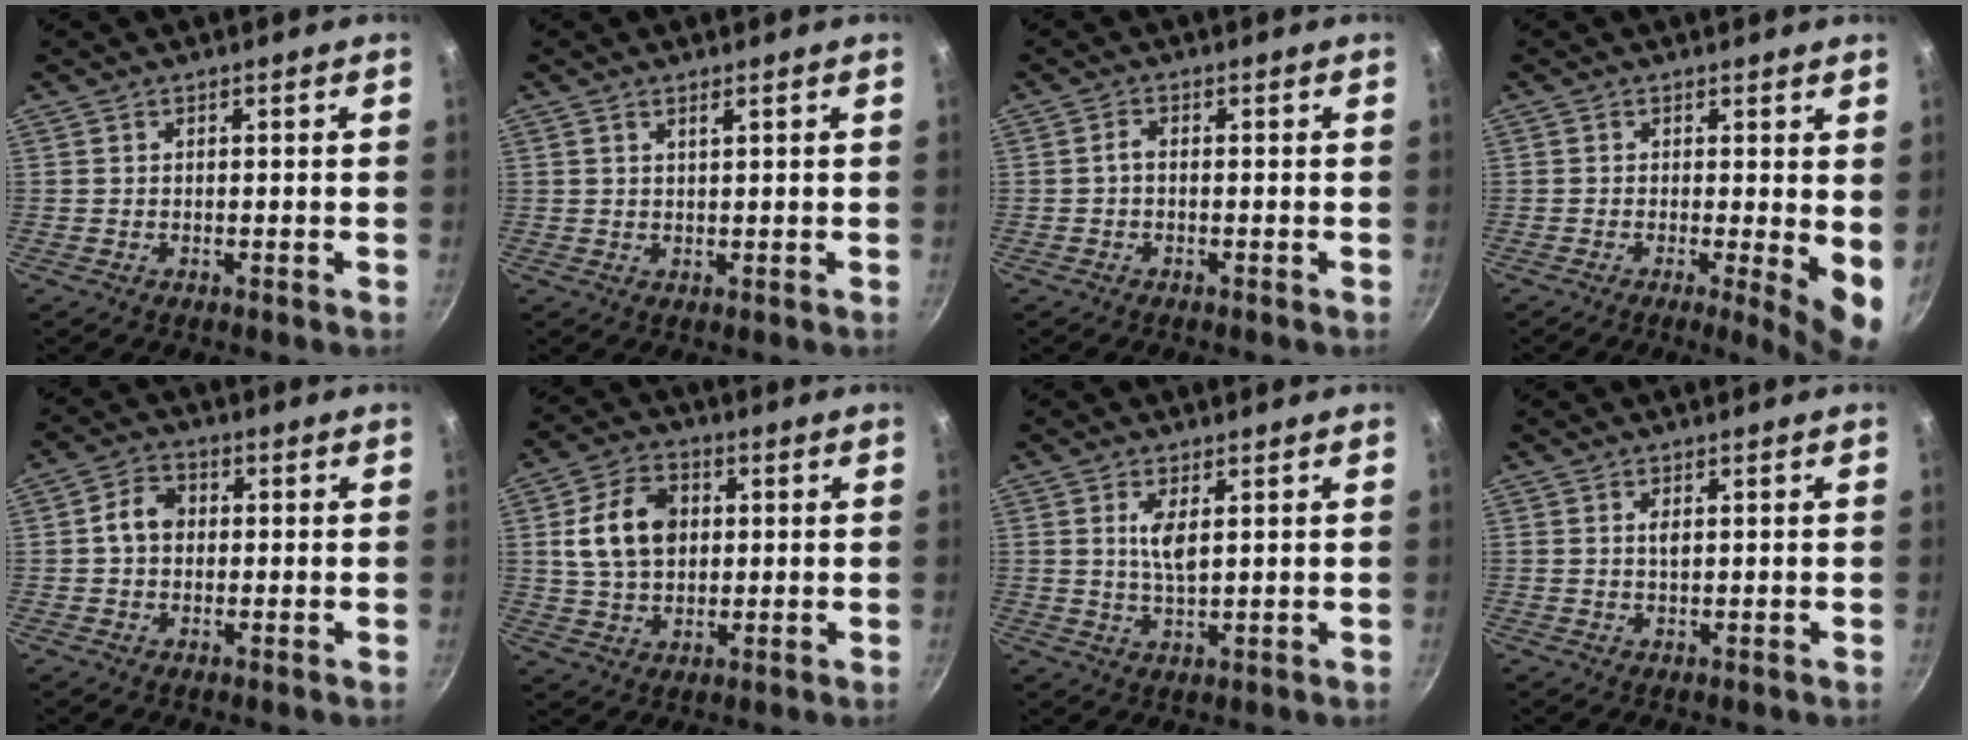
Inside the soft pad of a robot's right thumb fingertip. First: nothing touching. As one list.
[{"total": 1.3, "force": [0.8, 0.4, 1.0], "torque": [-0.018, 0.001, 0.016]}, {"total": 1.4, "force": [-0.5, 0.6, 1.2], "torque": [-0.030, 0.009, -0.013]}, {"total": 6.6, "force": [0.0, 1.7, 6.4], "torque": [-0.080, -0.018, -0.001]}, {"total": 5.2, "force": [0.3, 4.2, 3.1], "torque": [-0.035, 0.014, -0.006]}, {"total": 11.9, "force": [2.0, 8.6, 7.9], "torque": [-0.123, 0.008, 0.030]}, {"total": 4.6, "force": [1.4, 1.7, 4.1], "torque": [-0.076, -0.010, 0.028]}, {"total": 1.4, "force": [0.5, 0.6, 1.2], "torque": [-0.022, 0.000, 0.008]}]